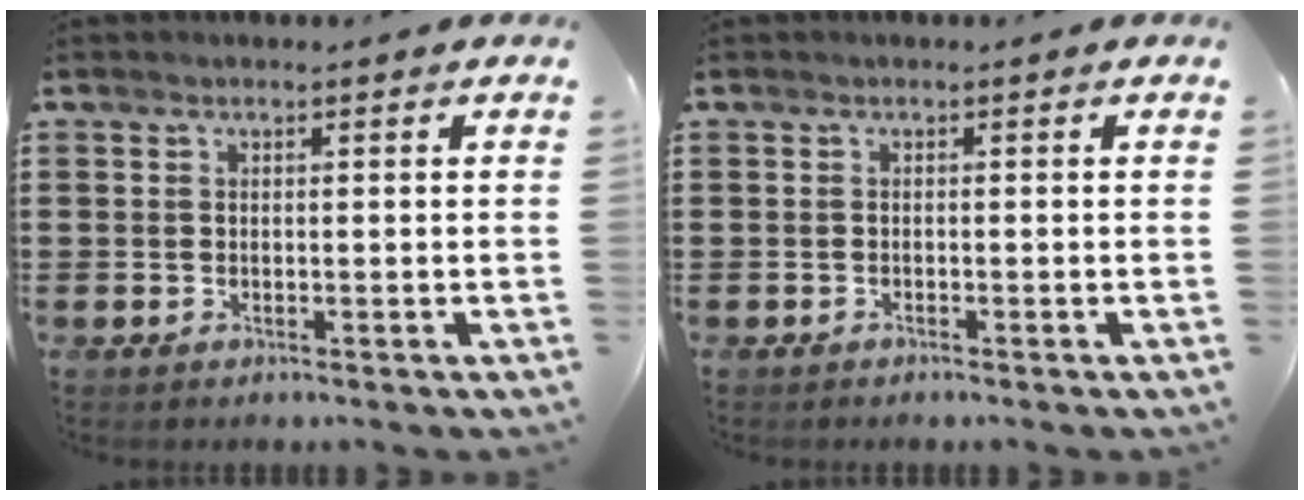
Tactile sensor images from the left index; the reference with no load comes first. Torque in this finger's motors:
{"motor_torque": [-0.04, 0.02, 0.02, 0.00]}